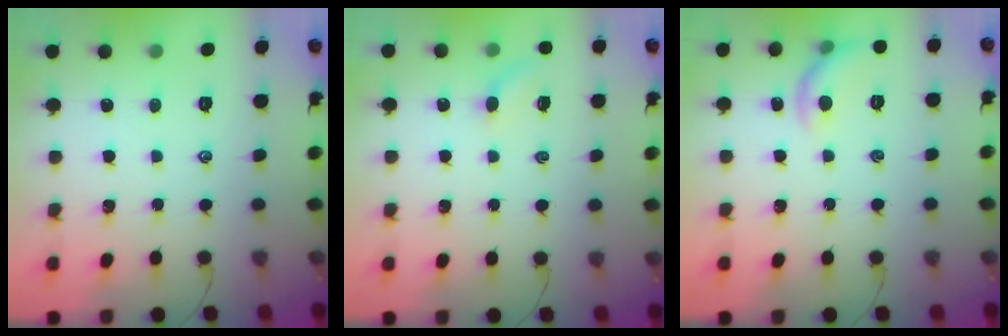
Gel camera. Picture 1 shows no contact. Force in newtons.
{"total": 4.4, "press": 4.3, "slide": 1.1}
{"total": 8.2, "press": 8.1, "slide": 0.5}